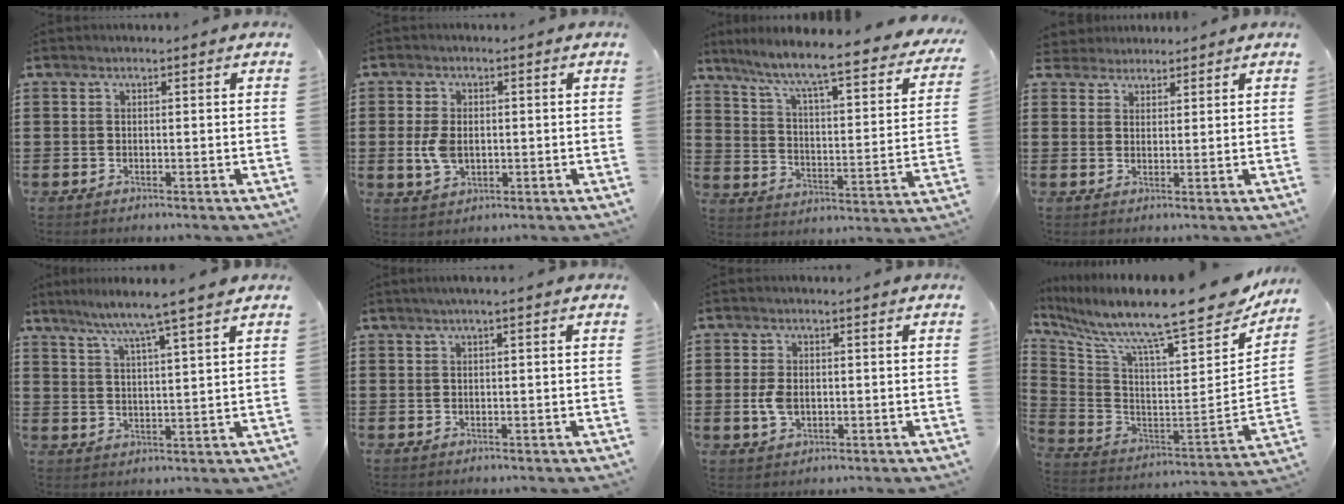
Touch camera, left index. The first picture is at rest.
{"total": 4.7, "force": [0.0, 2.9, 3.7], "torque": [-0.094, 0.000, -0.005]}
{"total": 7.0, "force": [5.6, -0.3, 4.2], "torque": [-0.104, -0.054, 0.083]}
{"total": 2.4, "force": [2.1, 1.1, -0.4], "torque": [-0.003, 0.005, 0.040]}
{"total": 6.2, "force": [5.1, -1.3, 3.3], "torque": [-0.080, -0.025, 0.085]}
{"total": 1.0, "force": [0.2, -0.1, 1.0], "torque": [-0.015, -0.004, 0.005]}
{"total": 3.6, "force": [-0.2, 2.1, 2.9], "torque": [-0.078, -0.004, -0.008]}
{"total": 12.4, "force": [10.2, 0.5, 7.0], "torque": [-0.148, -0.091, 0.159]}